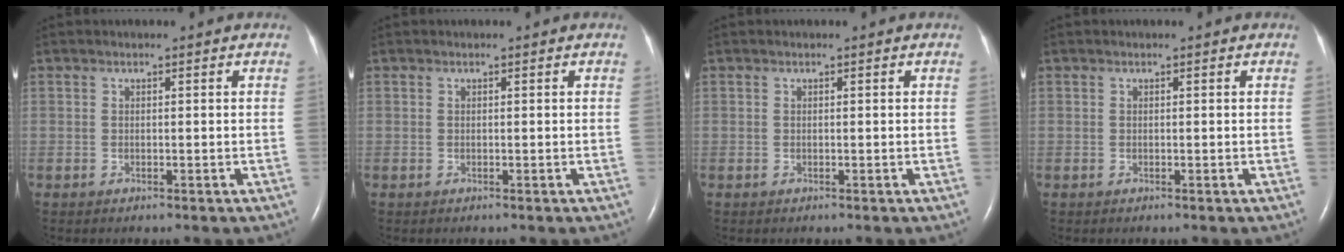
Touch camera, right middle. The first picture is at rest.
{"total": 0.0}
{"total": 0.0}
{"total": 0.0}